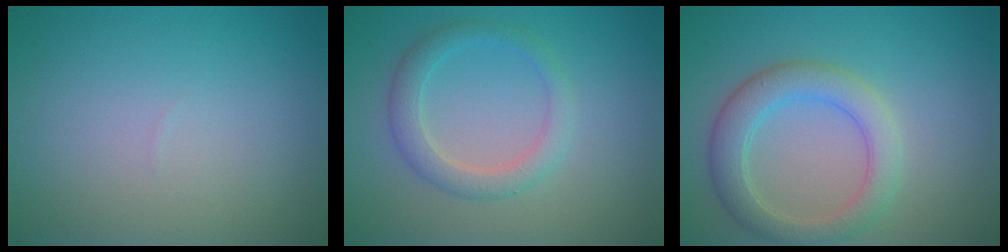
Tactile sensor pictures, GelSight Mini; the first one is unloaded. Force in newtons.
{"total": 2.6, "press": 2.6, "slide": 0.2}
{"total": 4.1, "press": 4.1, "slide": 0.1}